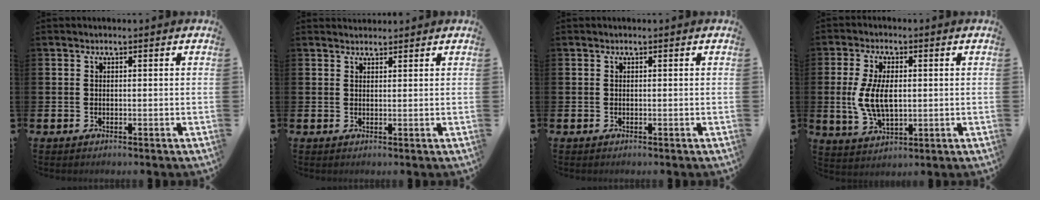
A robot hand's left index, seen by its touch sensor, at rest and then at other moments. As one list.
[{"total": 1.6, "force": [1.5, 0.5, 0.0], "torque": [0.011, -0.004, 0.025]}, {"total": 0.0}, {"total": 7.2, "force": [0.5, 3.9, 6.0], "torque": [-0.114, 0.003, 0.004]}]